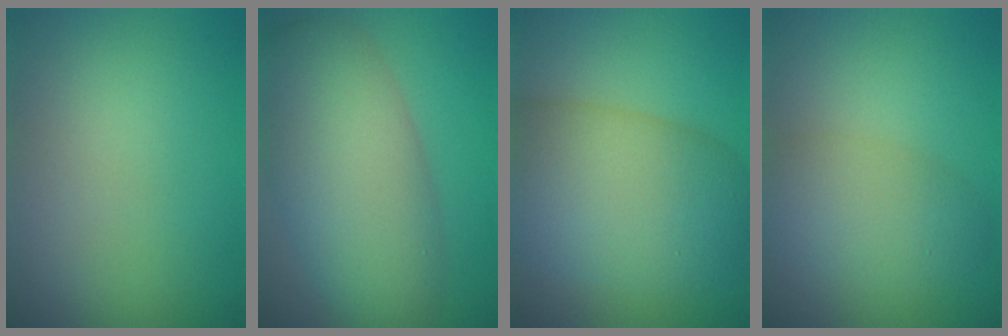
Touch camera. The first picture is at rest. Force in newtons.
{"total": 9.6, "press": 9.6, "slide": 0.3}
{"total": 11.4, "press": 11.4, "slide": 0.5}
{"total": 4.3, "press": 4.3, "slide": 0.2}